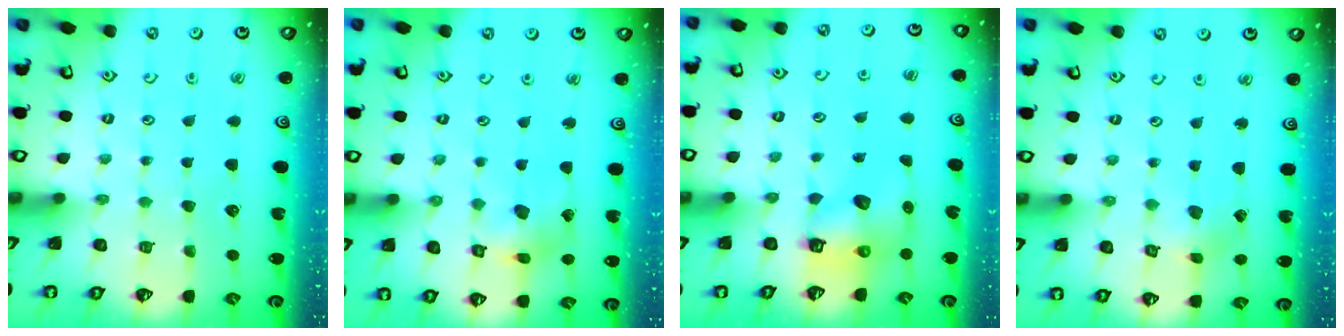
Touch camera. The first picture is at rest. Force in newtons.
{"total": 8.0, "press": 8.0, "slide": 0.9}
{"total": 7.3, "press": 7.3, "slide": 1.0}
{"total": 2.2, "press": 2.2, "slide": 0.3}